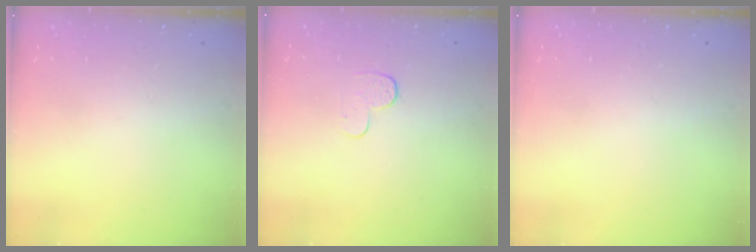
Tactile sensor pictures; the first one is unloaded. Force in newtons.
{"total": 3.9, "press": 3.8, "slide": 0.4}
{"total": 0.0}